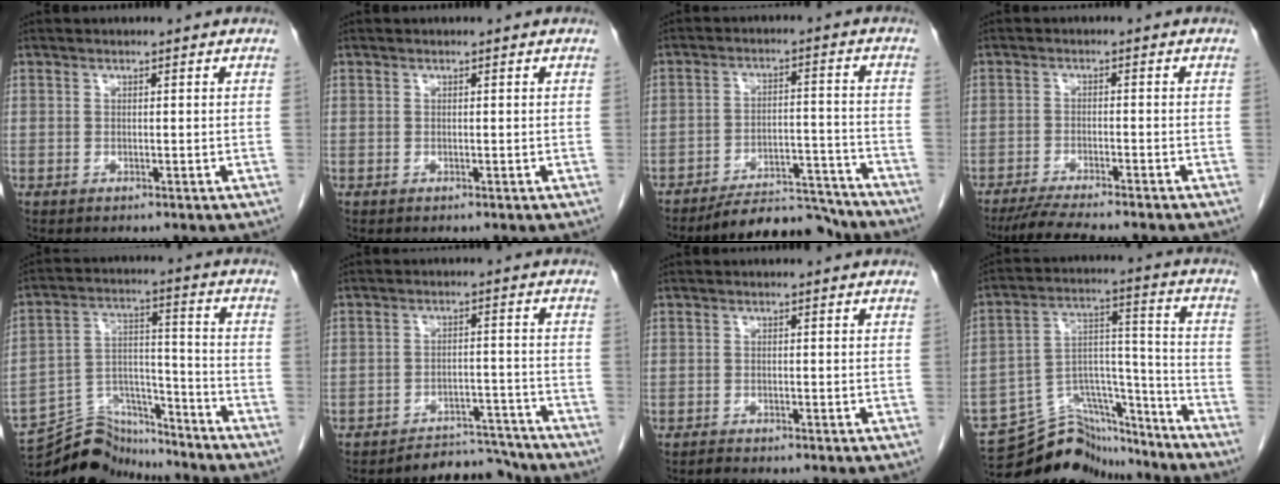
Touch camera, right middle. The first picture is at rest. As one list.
[{"total": 0.0}, {"total": 9.7, "force": [-9.3, 1.7, 1.7], "torque": [-0.015, 0.021, -0.149]}, {"total": 8.0, "force": [-7.0, 0.1, 3.9], "torque": [-0.063, -0.021, -0.114]}, {"total": 11.8, "force": [-11.5, 2.5, 0.5], "torque": [-0.010, 0.043, -0.202]}, {"total": 6.0, "force": [-5.9, 1.1, -0.9], "torque": [0.021, 0.019, -0.088]}, {"total": 0.7, "force": [-0.7, 0.0, 0.1], "torque": [-0.006, -0.002, -0.014]}, {"total": 14.9, "force": [-14.2, 3.9, 2.0], "torque": [-0.028, 0.050, -0.233]}]